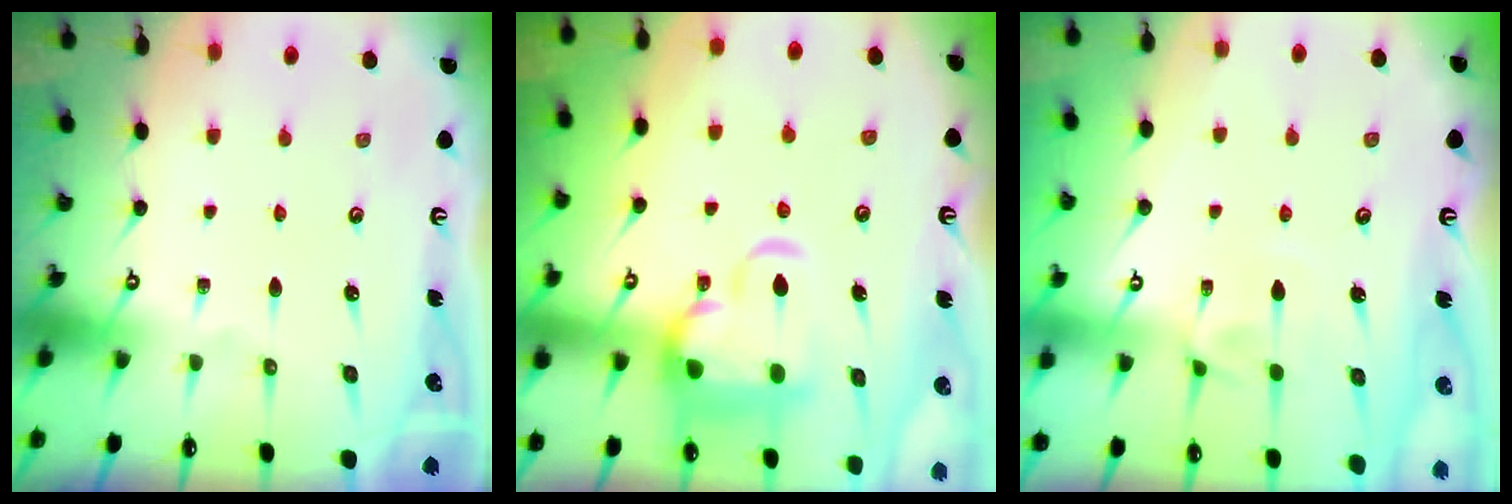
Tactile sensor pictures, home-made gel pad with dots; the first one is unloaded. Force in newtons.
{"total": 7.7, "press": 7.5, "slide": 1.7}
{"total": 0.9, "press": 0.2, "slide": 0.8}